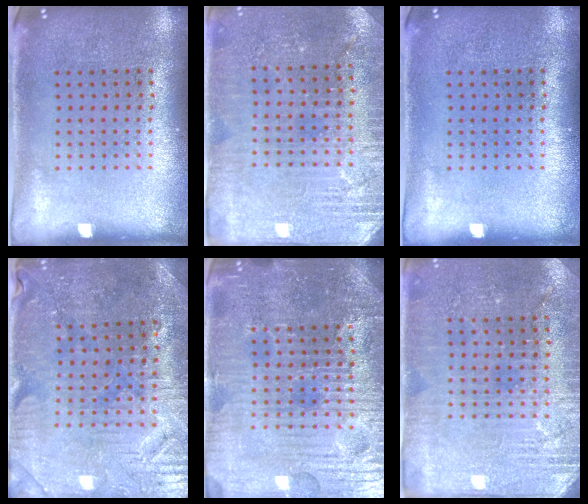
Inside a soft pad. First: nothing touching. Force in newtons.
{"total": 2.9, "press": 2.9, "slide": 0.4}
{"total": 0.0}
{"total": 1.4, "press": 1.4, "slide": 0.4}
{"total": 5.6, "press": 5.3, "slide": 1.8}
{"total": 2.8, "press": 2.8, "slide": 0.5}